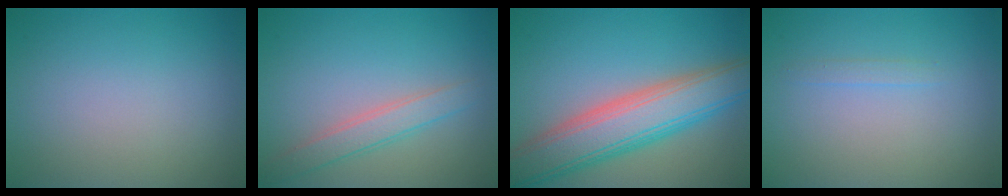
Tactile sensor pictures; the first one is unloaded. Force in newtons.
{"total": 2.5, "press": 2.5, "slide": 0.1}
{"total": 8.3, "press": 8.3, "slide": 0.4}
{"total": 0.8, "press": 0.8, "slide": 0.1}